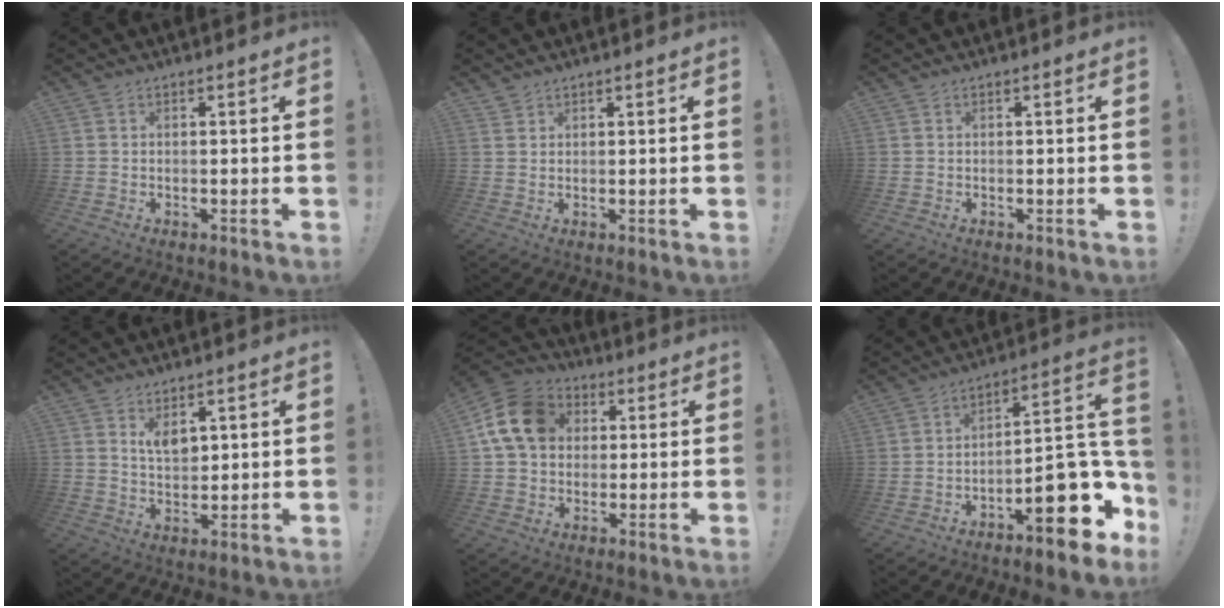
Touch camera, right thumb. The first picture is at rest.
{"total": 1.3, "force": [1.2, 0.5, 0.2], "torque": [0.000, -0.009, 0.023]}
{"total": 0.0}
{"total": 5.6, "force": [3.5, 3.3, 3.0], "torque": [-0.046, -0.018, 0.062]}
{"total": 15.6, "force": [3.8, 12.3, 8.8], "torque": [-0.145, 0.005, 0.079]}
{"total": 18.6, "force": [-8.5, 6.9, 15.0], "torque": [-0.166, 0.045, -0.128]}